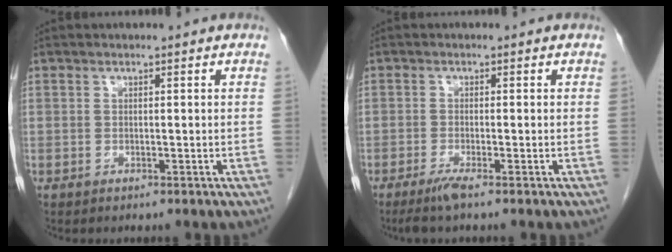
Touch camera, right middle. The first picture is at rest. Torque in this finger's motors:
{"motor_torque": [0.14, -0.11, 0.01, 0.01]}